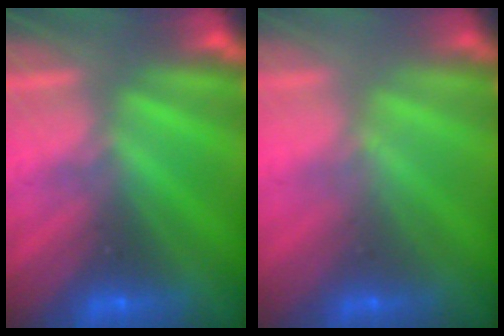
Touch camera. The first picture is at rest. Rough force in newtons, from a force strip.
{"total": 2.2}